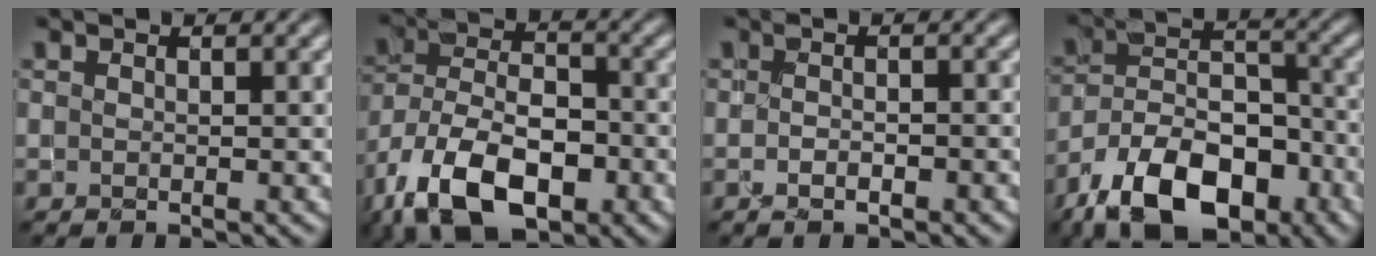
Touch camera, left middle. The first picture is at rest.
{"total": 13.1, "force": [-7.3, 6.9, 8.4], "torque": [-0.169, -0.024, -0.131]}
{"total": 1.6, "force": [-0.7, 0.7, 1.2], "torque": [-0.023, -0.003, -0.012]}
{"total": 12.9, "force": [-8.9, 6.5, 6.6], "torque": [-0.107, 0.002, -0.148]}